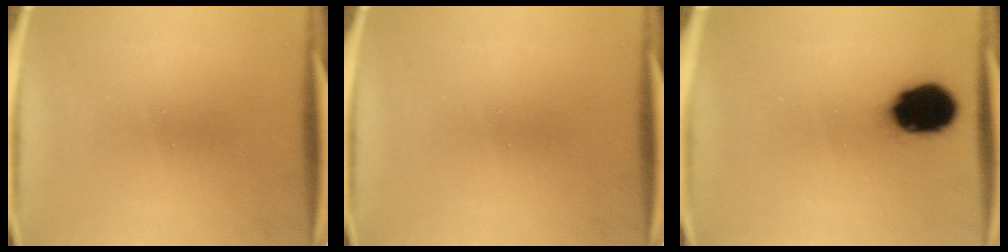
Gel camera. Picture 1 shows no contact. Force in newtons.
{"total": 0.0}
{"total": 14.5}